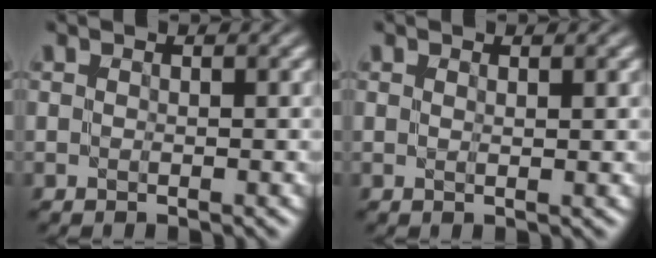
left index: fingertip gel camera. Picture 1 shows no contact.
{"total": 0.9, "force": [0.5, 0.3, 0.7], "torque": [-0.006, 0.000, 0.009]}